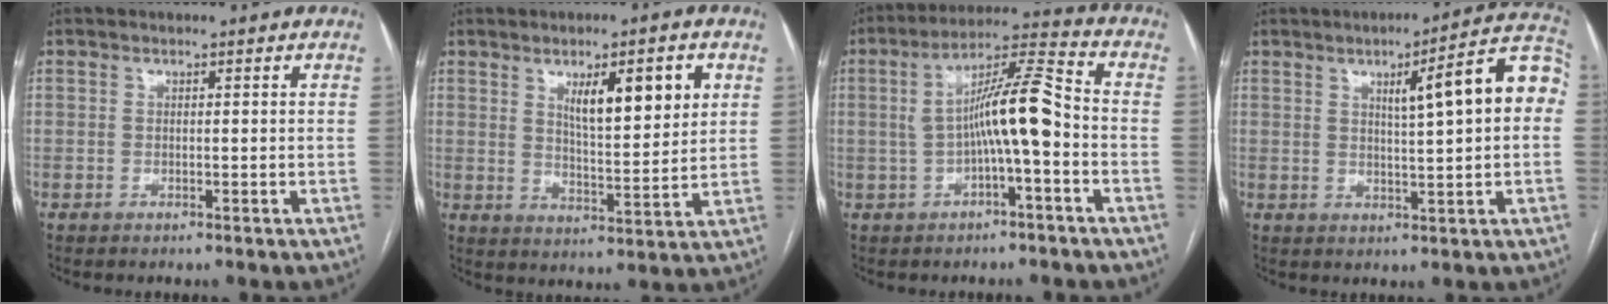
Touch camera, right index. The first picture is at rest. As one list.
[{"total": 9.7, "force": [4.0, 2.1, 8.6], "torque": [-0.137, -0.003, 0.068]}, {"total": 10.0, "force": [-1.3, 0.9, 9.9], "torque": [-0.172, 0.032, -0.024]}, {"total": 11.4, "force": [2.1, 1.1, 11.2], "torque": [-0.146, 0.027, 0.025]}]